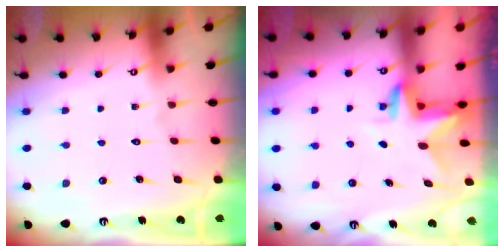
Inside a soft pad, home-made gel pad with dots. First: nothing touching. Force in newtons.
{"total": 3.0, "press": 3.0, "slide": 0.2}